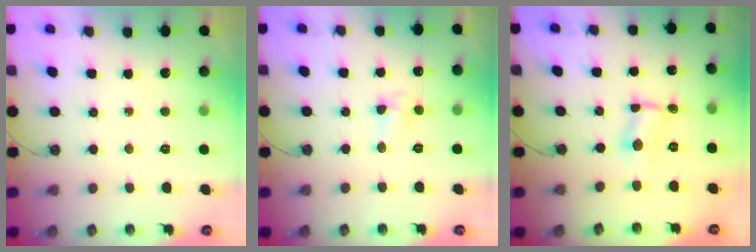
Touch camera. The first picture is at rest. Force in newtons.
{"total": 5.7, "press": 5.7, "slide": 0.6}
{"total": 1.0, "press": 0.8, "slide": 0.5}